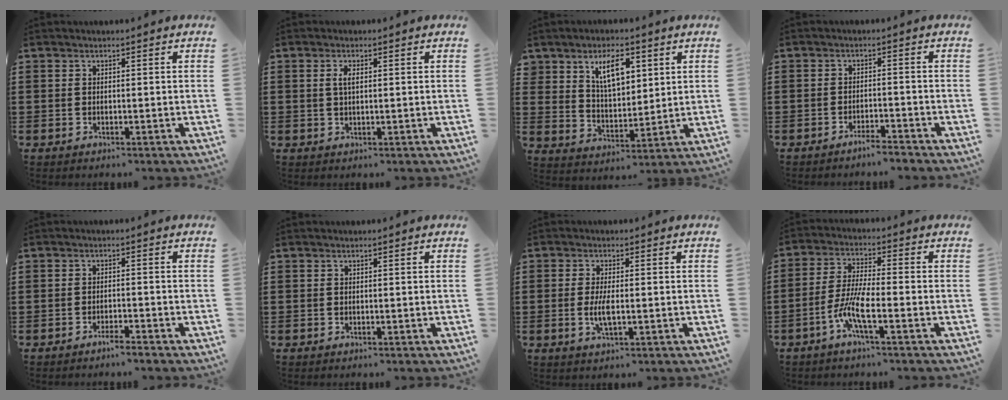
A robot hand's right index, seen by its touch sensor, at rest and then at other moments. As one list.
[{"total": 2.0, "force": [0.4, 0.8, 1.8], "torque": [-0.037, 0.005, 0.005]}, {"total": 7.5, "force": [3.8, 3.9, 5.1], "torque": [-0.102, 0.006, 0.066]}, {"total": 2.6, "force": [-2.5, 0.1, 0.8], "torque": [-0.015, 0.001, -0.049]}, {"total": 2.0, "force": [-1.8, 0.0, 0.9], "torque": [-0.017, -0.001, -0.033]}, {"total": 0.0}, {"total": 3.6, "force": [-0.6, 0.8, 3.5], "torque": [-0.083, -0.010, -0.017]}, {"total": 7.1, "force": [-3.4, 1.1, 6.2], "torque": [-0.144, -0.016, -0.070]}]